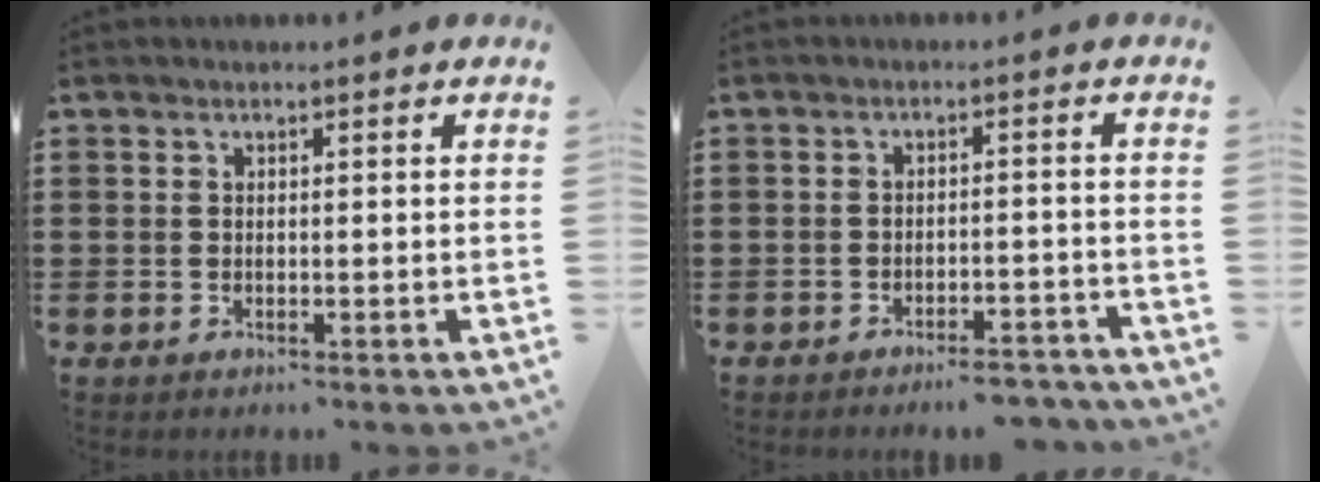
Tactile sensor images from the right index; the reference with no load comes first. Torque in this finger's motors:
{"motor_torque": [0.08, -0.08, 0.28, 0.05]}